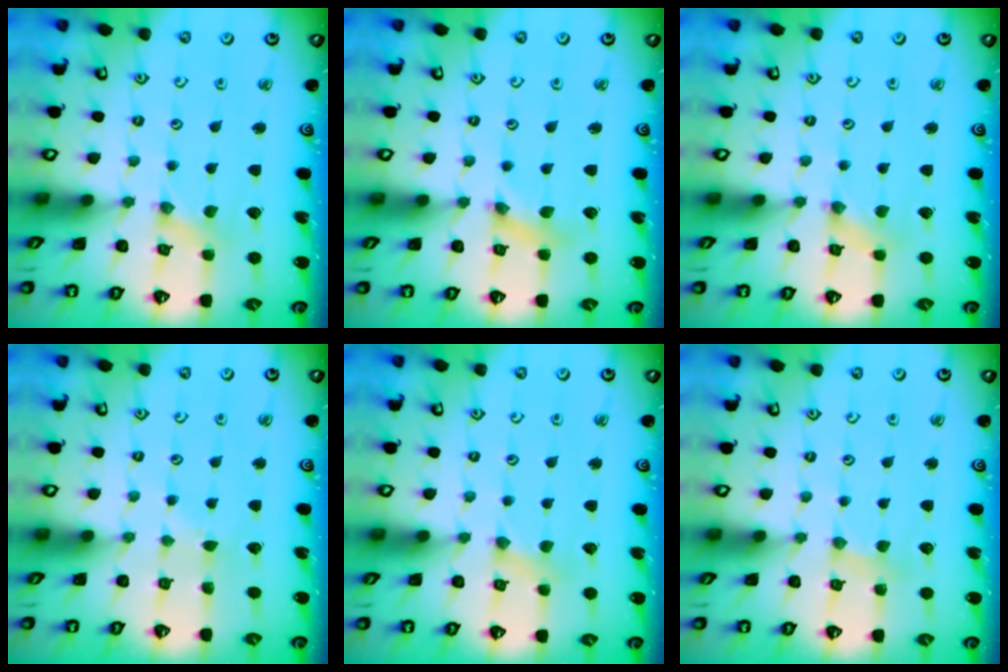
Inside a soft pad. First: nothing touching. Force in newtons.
{"total": 3.0, "press": 3.0, "slide": 0.3}
{"total": 0.0}
{"total": 2.2, "press": 2.2, "slide": 0.3}
{"total": 1.4, "press": 1.4, "slide": 0.3}
{"total": 1.9, "press": 1.8, "slide": 0.4}